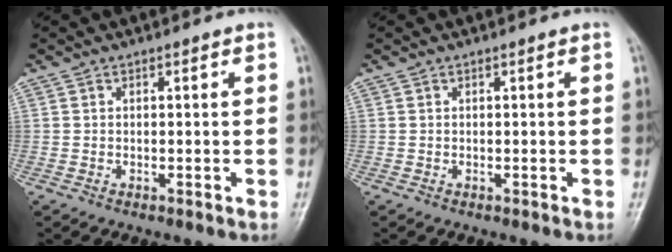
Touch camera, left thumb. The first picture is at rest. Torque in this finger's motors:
{"motor_torque": [0.00, 0.00, 0.00, -0.01, 0.00]}